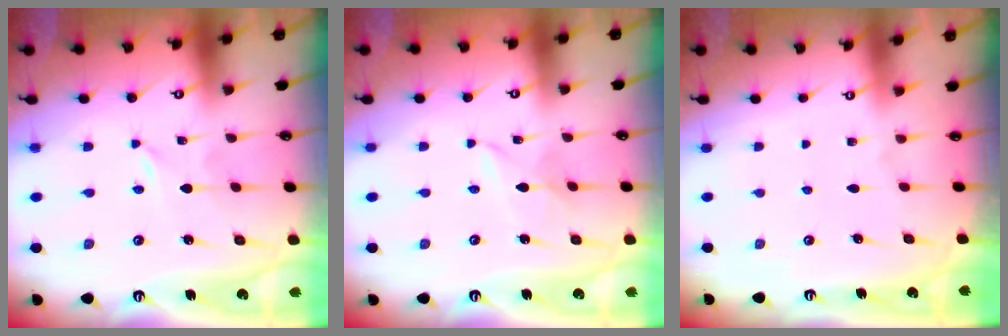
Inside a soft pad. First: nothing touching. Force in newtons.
{"total": 1.9, "press": 1.9, "slide": 0.3}
{"total": 0.5, "press": 0.5, "slide": 0.1}